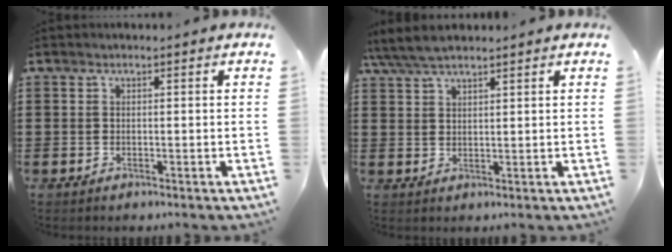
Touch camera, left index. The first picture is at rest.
{"total": 4.7, "force": [3.9, 0.9, 2.5], "torque": [-0.058, -0.002, 0.074]}